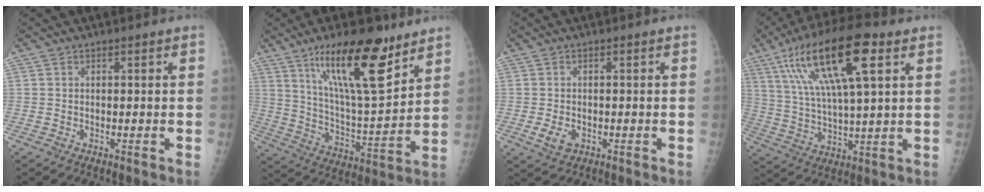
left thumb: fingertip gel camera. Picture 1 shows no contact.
{"total": 19.1, "force": [11.8, 5.3, 14.1], "torque": [-0.203, -0.068, 0.208]}
{"total": 3.1, "force": [-0.9, 2.1, 2.1], "torque": [-0.037, -0.002, -0.011]}
{"total": 19.3, "force": [8.5, 5.2, 16.5], "torque": [-0.300, -0.006, 0.149]}